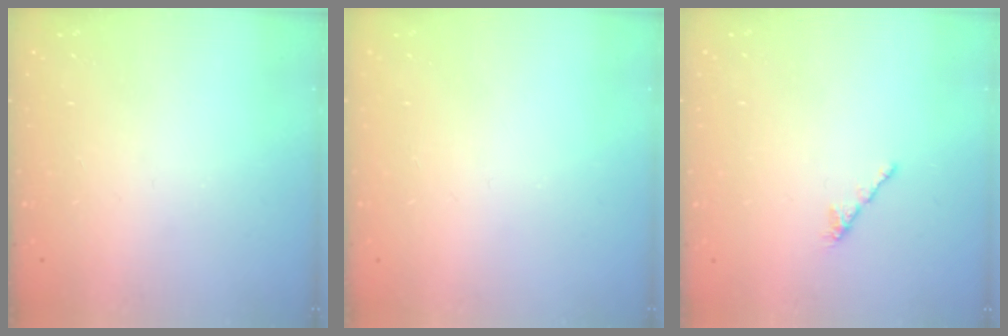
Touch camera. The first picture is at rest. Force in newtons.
{"total": 0.0}
{"total": 2.1, "press": 2.0, "slide": 0.7}